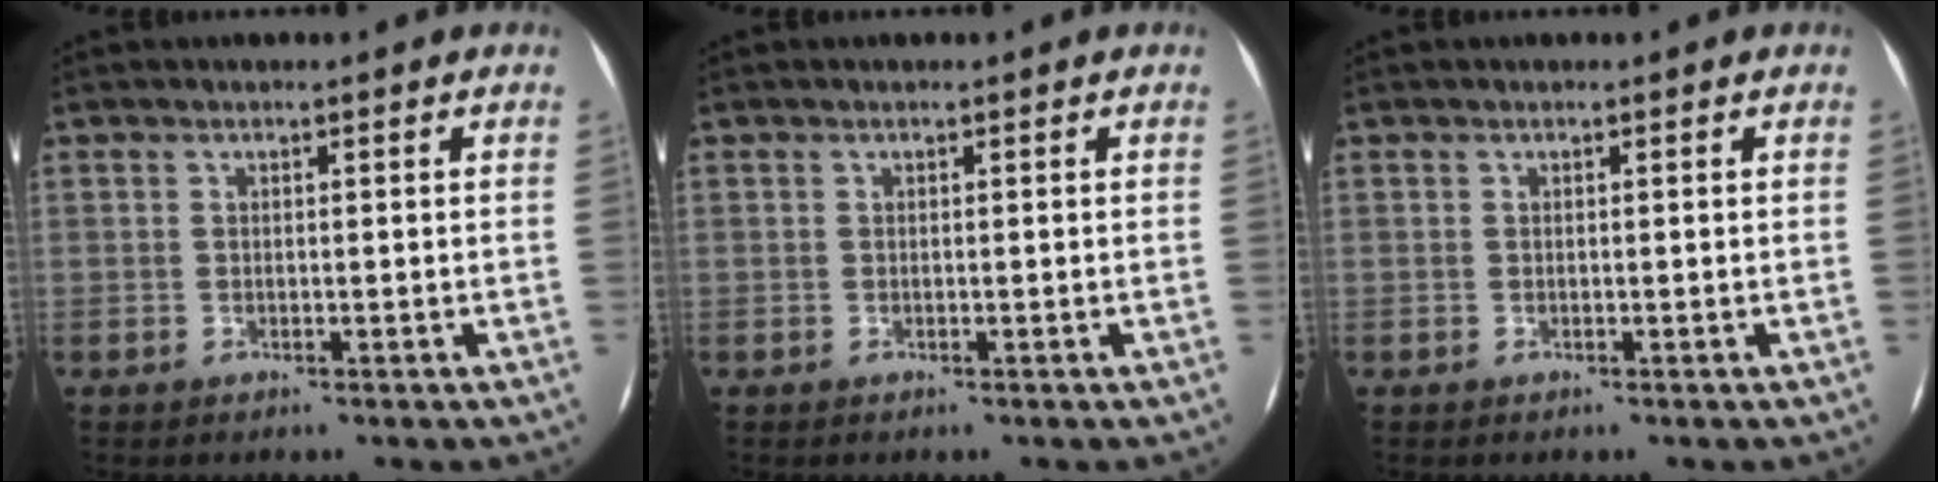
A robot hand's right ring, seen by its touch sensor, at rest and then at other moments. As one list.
[{"total": 0.0}, {"total": 0.0}]